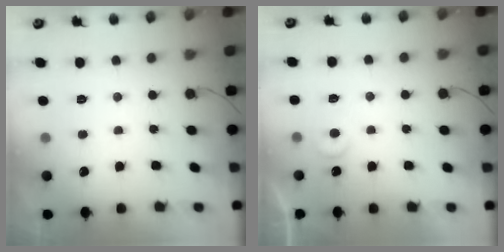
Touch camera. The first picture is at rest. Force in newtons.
{"total": 4.0, "press": 3.9, "slide": 0.3}